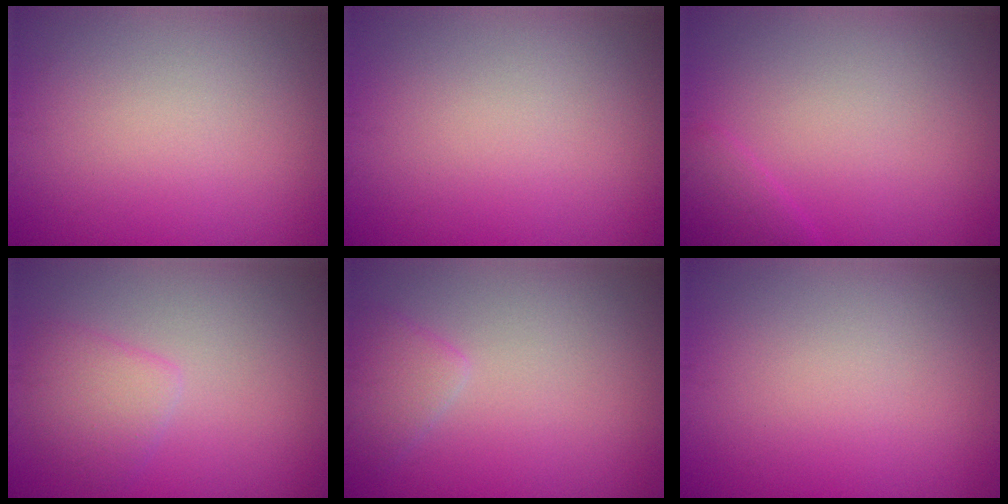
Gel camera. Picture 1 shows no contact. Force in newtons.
{"total": 0.0}
{"total": 1.5, "press": 1.5, "slide": 0.0}
{"total": 2.4, "press": 2.4, "slide": 0.3}
{"total": 1.7, "press": 1.7, "slide": 0.2}
{"total": 0.0}